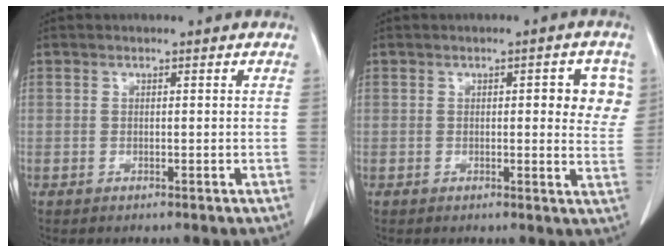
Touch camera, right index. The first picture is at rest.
{"total": 5.6, "force": [1.6, 1.7, 5.1], "torque": [-0.047, 0.001, 0.012]}